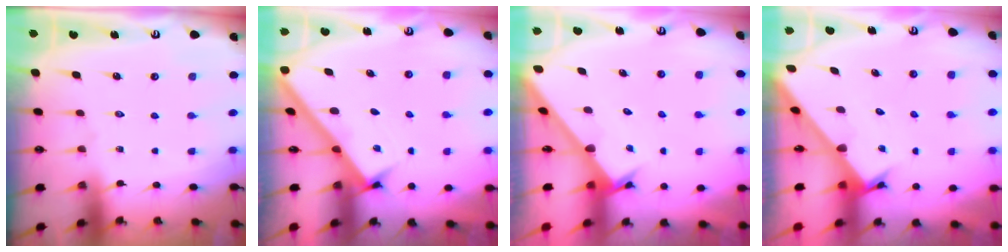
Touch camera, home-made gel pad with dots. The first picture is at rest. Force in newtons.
{"total": 2.7, "press": 2.7, "slide": 0.4}
{"total": 2.7, "press": 2.7, "slide": 0.2}
{"total": 2.1, "press": 2.1, "slide": 0.2}